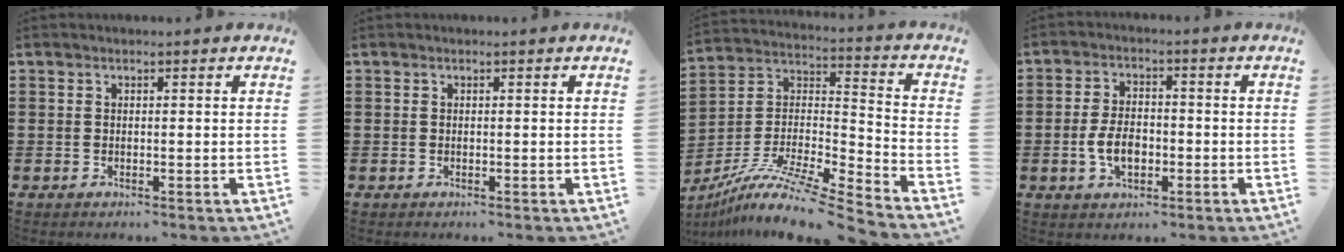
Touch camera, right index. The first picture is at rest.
{"total": 0.0}
{"total": 11.3, "force": [-9.2, 0.3, 6.5], "torque": [-0.126, 0.000, -0.182]}
{"total": 5.5, "force": [-1.3, 3.1, 4.4], "torque": [-0.100, 0.000, -0.027]}